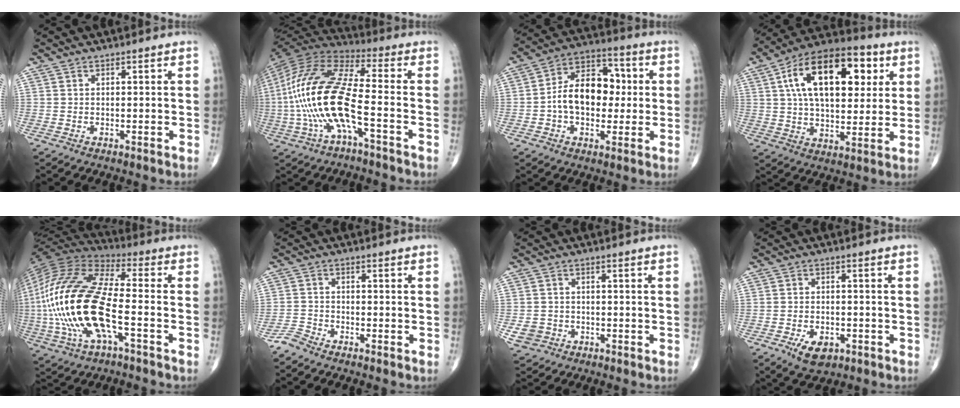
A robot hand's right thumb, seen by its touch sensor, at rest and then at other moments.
{"total": 20.2, "force": [-4.4, 6.2, 18.7], "torque": [-0.412, 0.035, -0.083]}
{"total": 14.4, "force": [-0.1, 9.8, 10.6], "torque": [-0.140, 0.035, -0.009]}
{"total": 22.6, "force": [6.7, 12.0, 17.9], "torque": [-0.263, 0.005, 0.101]}
{"total": 25.4, "force": [-4.8, 9.8, 23.0], "torque": [-0.521, 0.014, -0.087]}
{"total": 2.7, "force": [-2.6, 0.6, 0.5], "torque": [-0.014, 0.000, -0.059]}
{"total": 3.8, "force": [-1.4, 3.4, 1.0], "torque": [-0.014, 0.008, -0.021]}
{"total": 5.9, "force": [-2.8, 3.5, 3.8], "torque": [-0.057, 0.007, -0.041]}